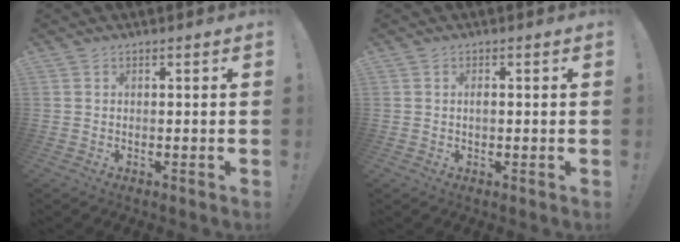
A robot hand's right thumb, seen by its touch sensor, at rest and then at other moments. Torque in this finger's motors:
{"motor_torque": [0.04, -0.06, 0.10, -0.14, -0.01]}